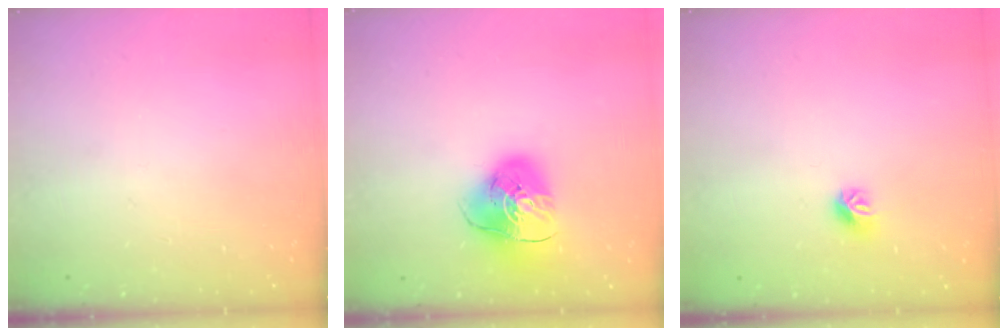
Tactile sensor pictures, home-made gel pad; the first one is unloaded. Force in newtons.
{"total": 12.7, "press": 12.6, "slide": 1.7}
{"total": 8.0, "press": 7.9, "slide": 0.6}